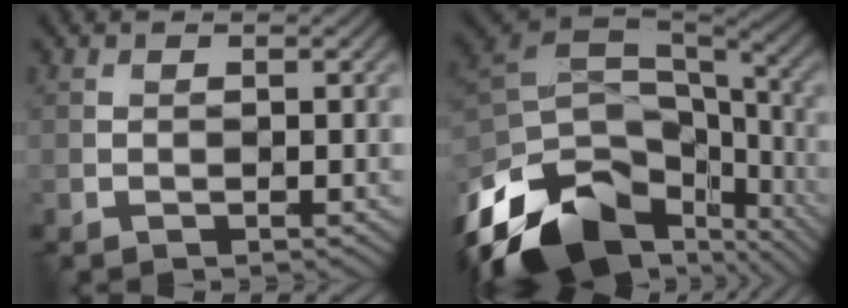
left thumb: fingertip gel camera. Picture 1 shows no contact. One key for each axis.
{"total": 18.1, "fx": -10.3, "fy": 10.6, "fz": 10.6, "tx": -0.238, "ty": -0.031, "tz": -0.154}